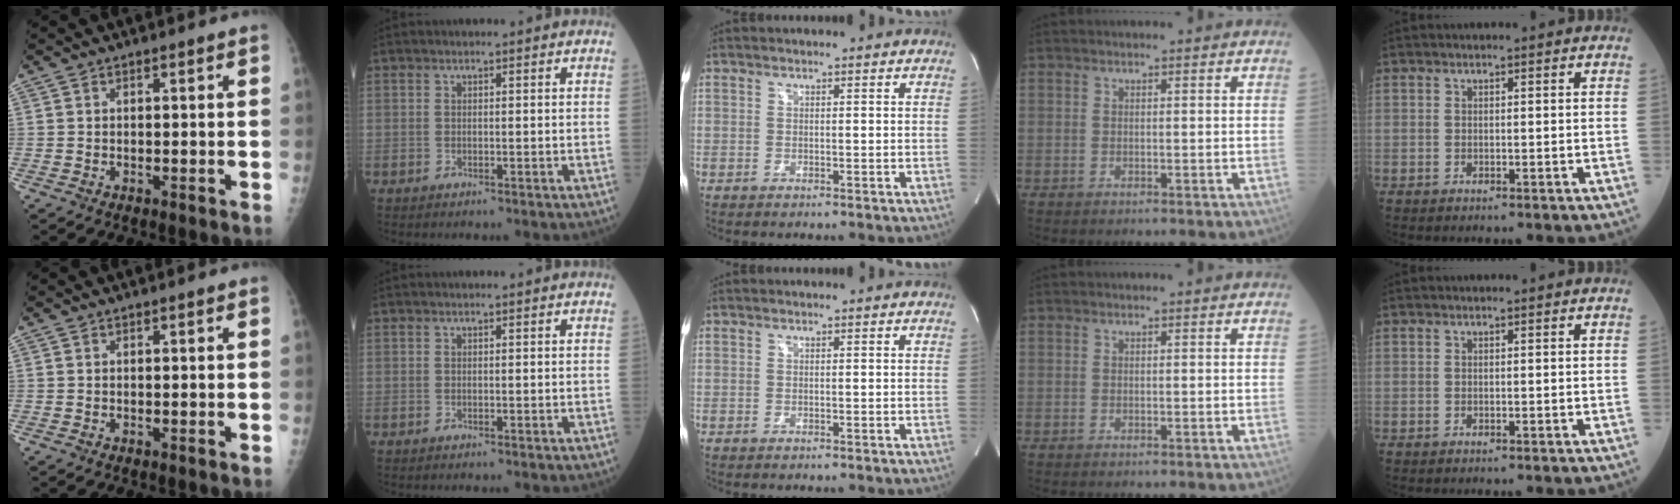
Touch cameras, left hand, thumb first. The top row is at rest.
{}